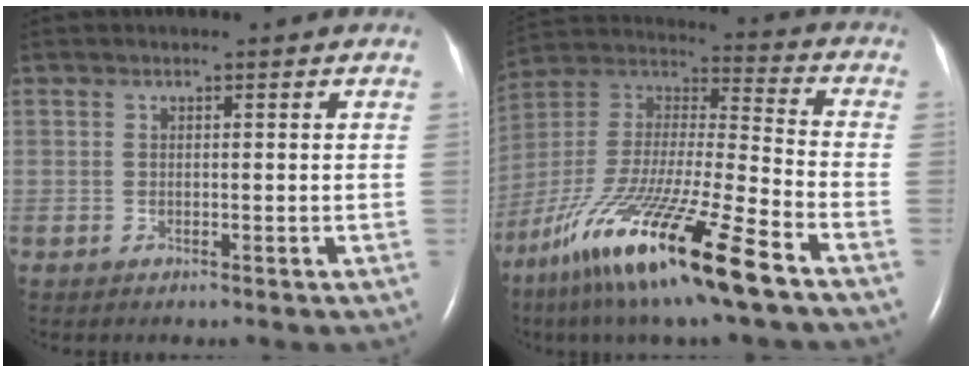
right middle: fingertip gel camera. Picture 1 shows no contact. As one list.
[{"total": 23.1, "force": [-14.3, 1.9, 18.1], "torque": [-0.364, -0.050, -0.261]}]